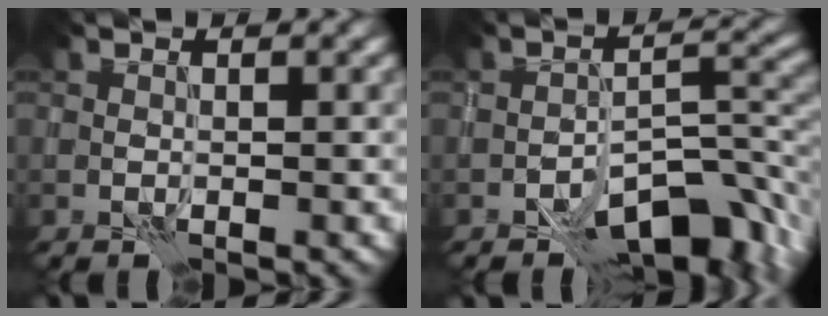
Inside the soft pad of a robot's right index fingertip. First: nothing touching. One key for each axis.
{"total": 8.0, "fx": -5.0, "fy": 3.3, "fz": 5.2, "tx": -0.065, "ty": 0.003, "tz": -0.083}